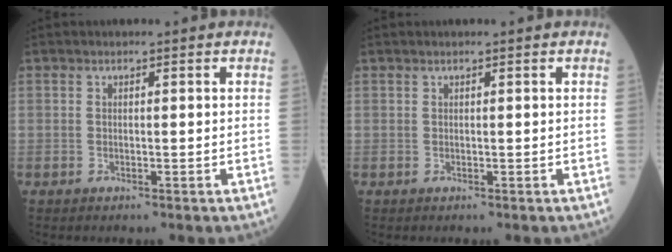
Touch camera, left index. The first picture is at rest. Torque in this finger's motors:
{"motor_torque": [0.15, -0.13, -0.02, -0.01]}